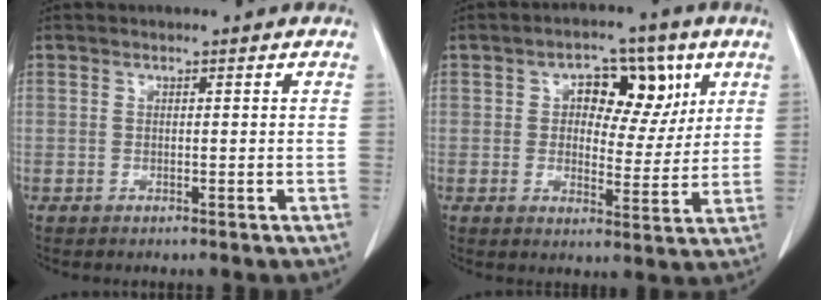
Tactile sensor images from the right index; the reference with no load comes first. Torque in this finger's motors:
{"motor_torque": [0.18, 0.17, 0.38, 0.07]}